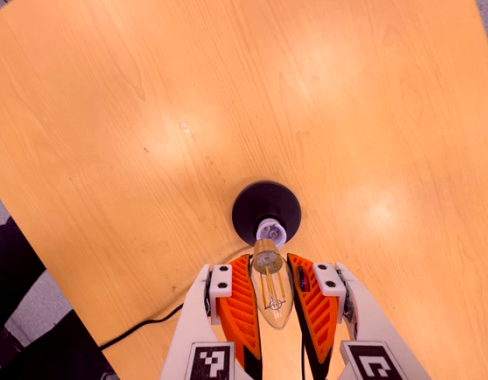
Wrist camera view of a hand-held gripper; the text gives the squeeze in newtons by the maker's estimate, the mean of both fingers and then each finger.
{"total": 19.1, "left": 20.8, "right": 17.3}